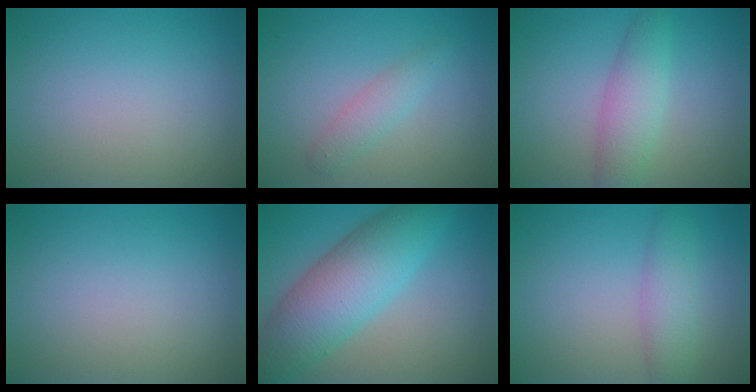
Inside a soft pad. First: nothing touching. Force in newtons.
{"total": 1.9, "press": 1.9, "slide": 0.0}
{"total": 3.7, "press": 3.7, "slide": 0.0}
{"total": 0.0}
{"total": 8.5, "press": 8.5, "slide": 0.2}
{"total": 3.0, "press": 3.0, "slide": 0.0}